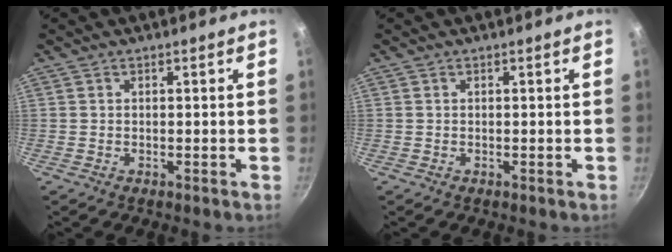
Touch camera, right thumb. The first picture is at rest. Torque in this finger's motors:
{"motor_torque": [0.01, 0.01, 0.00, 0.00, 0.00]}